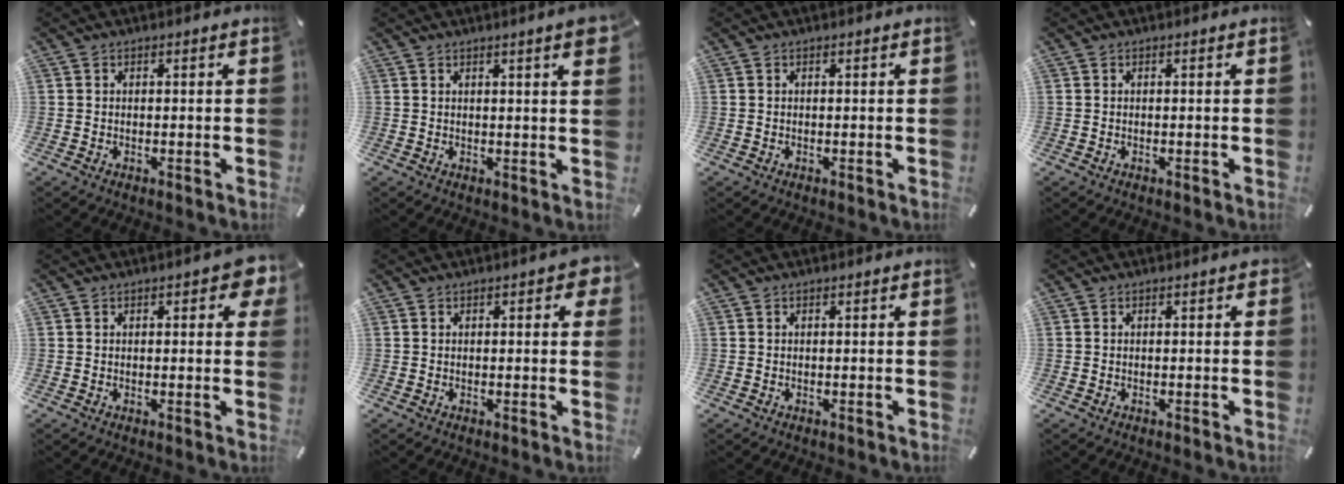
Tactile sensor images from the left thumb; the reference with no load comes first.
{"total": 3.9, "force": [1.8, 0.4, 3.4], "torque": [-0.058, -0.003, 0.029]}
{"total": 0.0}
{"total": 0.0}
{"total": 4.6, "force": [1.6, 2.1, 3.7], "torque": [-0.044, -0.002, 0.022]}
{"total": 3.2, "force": [0.7, 1.4, 2.8], "torque": [-0.032, -0.002, 0.007]}
{"total": 0.0}
{"total": 0.7, "force": [0.0, 0.4, 0.6], "torque": [-0.010, 0.003, -0.001]}